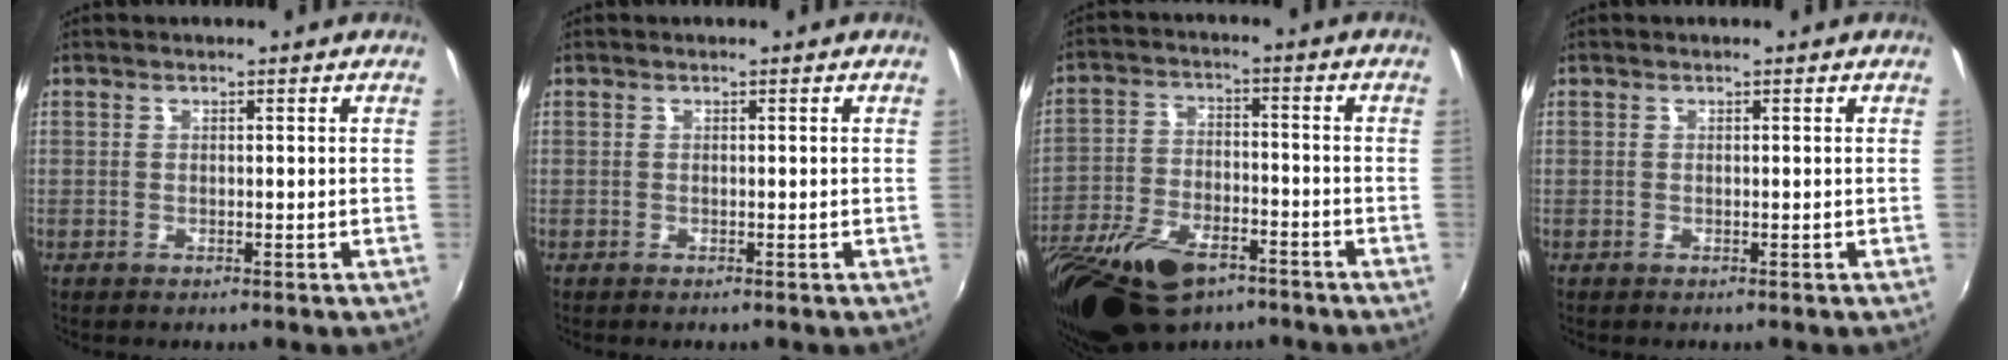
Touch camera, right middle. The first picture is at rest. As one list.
[{"total": 0.0}, {"total": 20.5, "force": [-13.4, 9.9, 12.0], "torque": [-0.271, -0.034, -0.234]}, {"total": 0.0}]